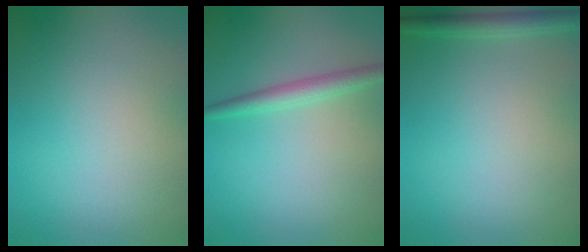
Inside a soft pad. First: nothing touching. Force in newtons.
{"total": 2.0, "press": 2.0, "slide": 0.1}
{"total": 1.7, "press": 1.7, "slide": 0.1}